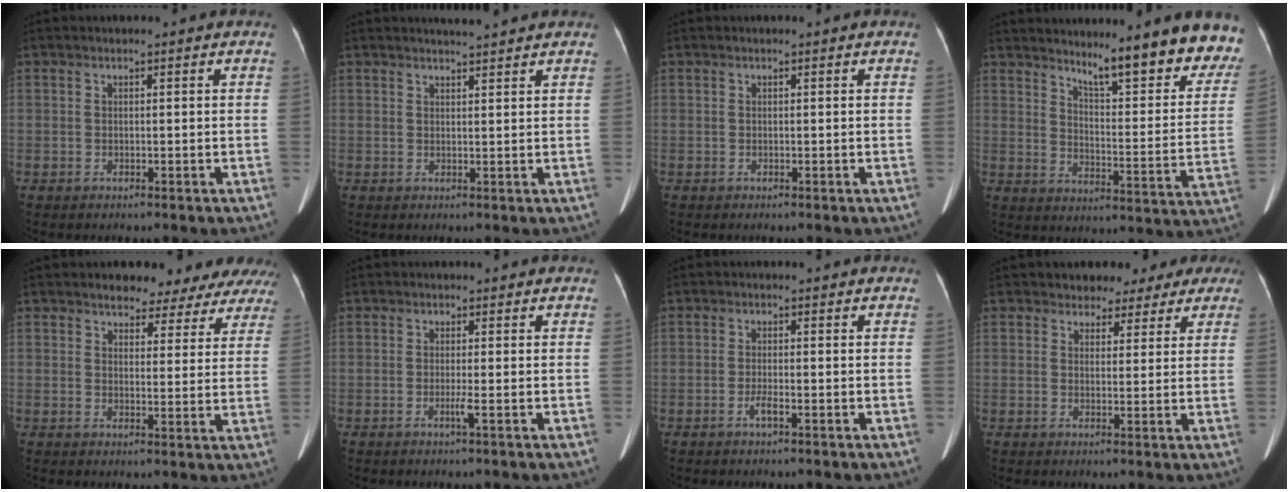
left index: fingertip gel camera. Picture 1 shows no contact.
{"total": 3.9, "force": [3.6, 0.2, 1.5], "torque": [-0.023, -0.002, 0.045]}
{"total": 0.0}
{"total": 17.8, "force": [15.2, 2.0, 9.0], "torque": [-0.100, -0.083, 0.189]}
{"total": 14.5, "force": [13.0, 4.5, 4.6], "torque": [-0.026, -0.016, 0.128]}
{"total": 1.3, "force": [-0.8, -0.3, 0.9], "torque": [-0.019, -0.018, -0.018]}
{"total": 1.5, "force": [-1.3, 0.1, 0.8], "torque": [-0.017, -0.018, -0.025]}
{"total": 7.3, "force": [5.6, 4.5, 1.6], "torque": [0.003, -0.002, 0.053]}